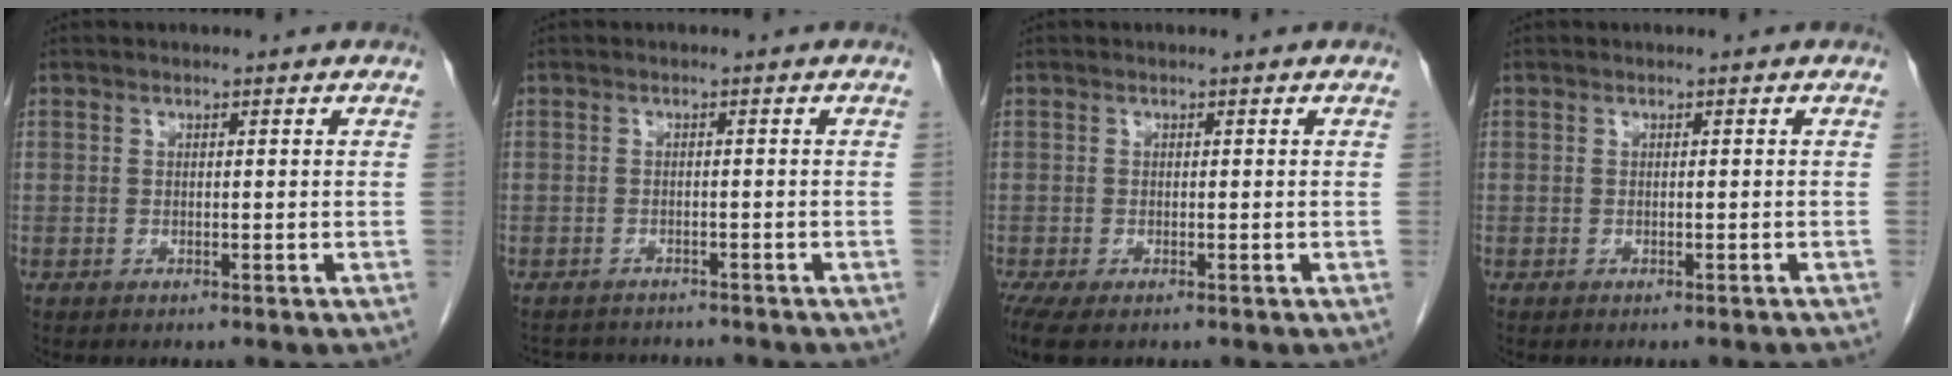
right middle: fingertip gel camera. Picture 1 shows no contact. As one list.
[{"total": 6.2, "force": [-5.9, 1.5, 1.2], "torque": [-0.015, 0.002, -0.078]}, {"total": 4.6, "force": [-3.1, 1.6, 3.0], "torque": [-0.057, -0.015, -0.050]}, {"total": 1.1, "force": [-1.1, 0.0, 0.3], "torque": [-0.007, 0.000, -0.015]}]